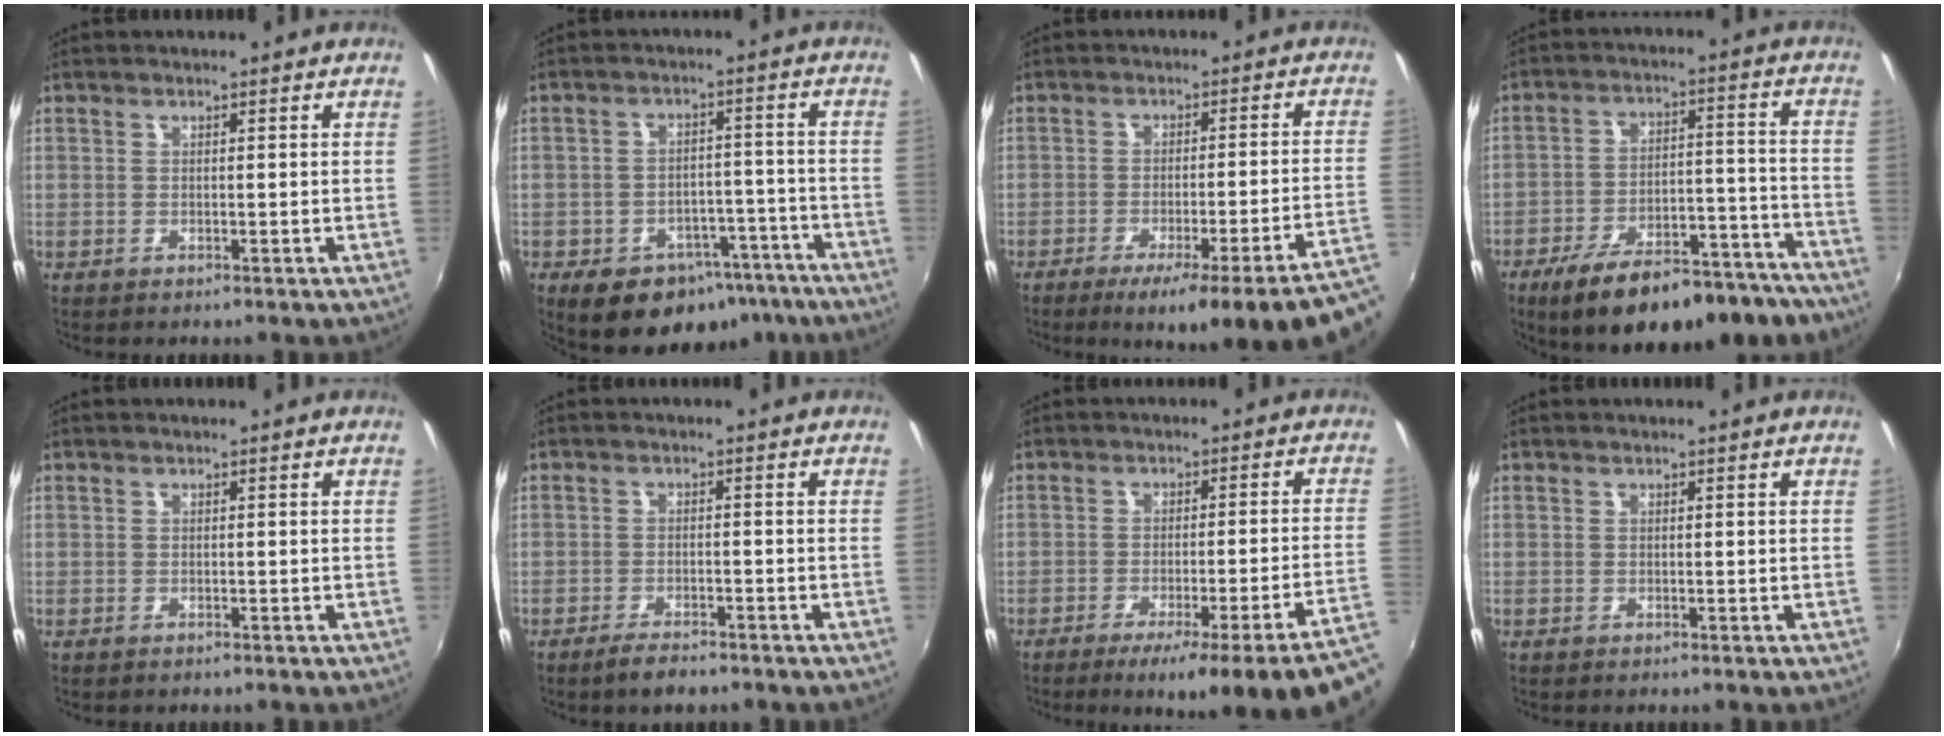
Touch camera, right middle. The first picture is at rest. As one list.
[{"total": 14.5, "force": [-9.3, 9.1, 6.6], "torque": [-0.115, 0.022, -0.103]}, {"total": 18.0, "force": [-12.5, -0.4, 13.0], "torque": [-0.159, -0.056, -0.161]}, {"total": 22.9, "force": [-18.0, 8.0, 11.7], "torque": [-0.190, 0.000, -0.238]}, {"total": 0.5, "force": [-0.4, 0.4, 0.0], "torque": [0.000, -0.003, -0.007]}, {"total": 4.0, "force": [-3.2, 1.2, 2.0], "torque": [-0.052, -0.007, -0.060]}, {"total": 16.5, "force": [-11.0, -1.1, 12.3], "torque": [-0.153, -0.053, -0.142]}, {"total": 0.0}]